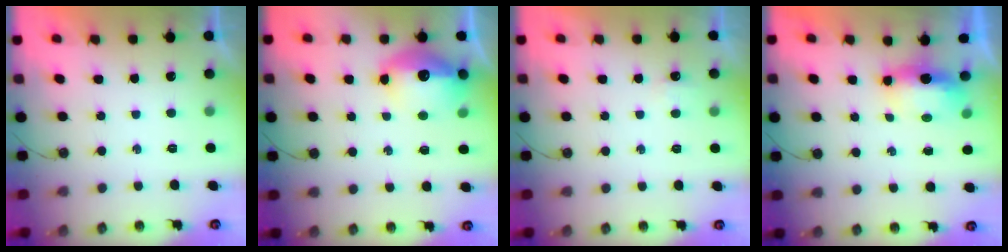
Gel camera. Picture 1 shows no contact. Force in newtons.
{"total": 14.4, "press": 14.3, "slide": 1.5}
{"total": 2.9, "press": 2.8, "slide": 0.5}
{"total": 6.5, "press": 6.2, "slide": 2.1}